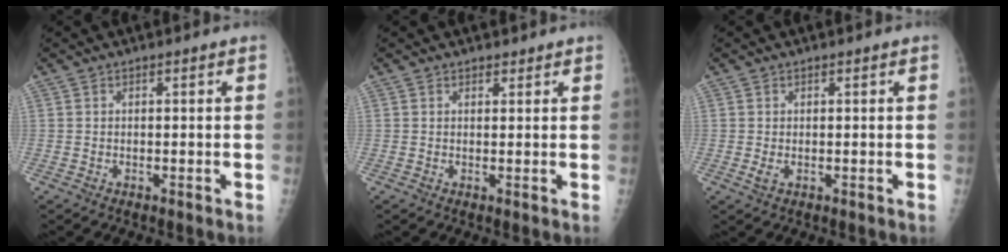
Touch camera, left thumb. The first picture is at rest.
{"total": 1.5, "force": [1.1, 1.0, 0.1], "torque": [0.014, -0.006, 0.009]}
{"total": 1.6, "force": [0.0, 1.2, 1.1], "torque": [-0.023, -0.002, 0.000]}